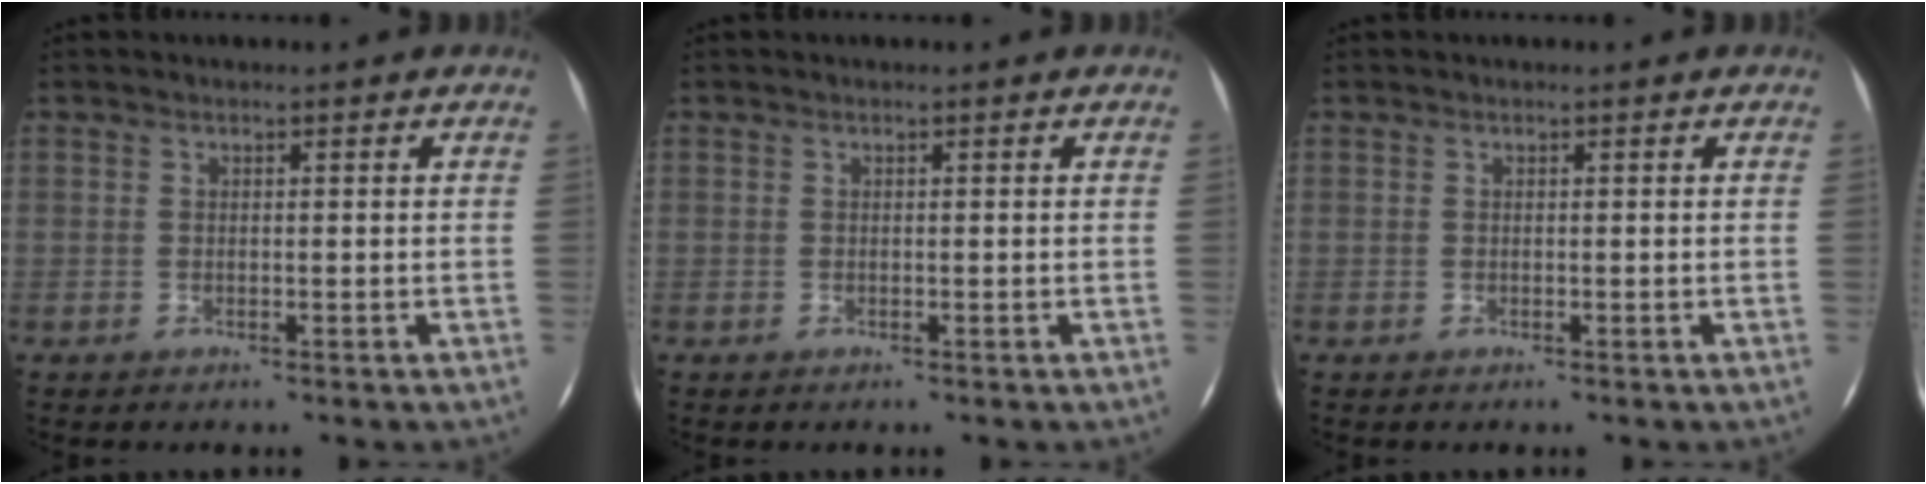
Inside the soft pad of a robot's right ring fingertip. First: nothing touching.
{"total": 0.0}
{"total": 0.0}